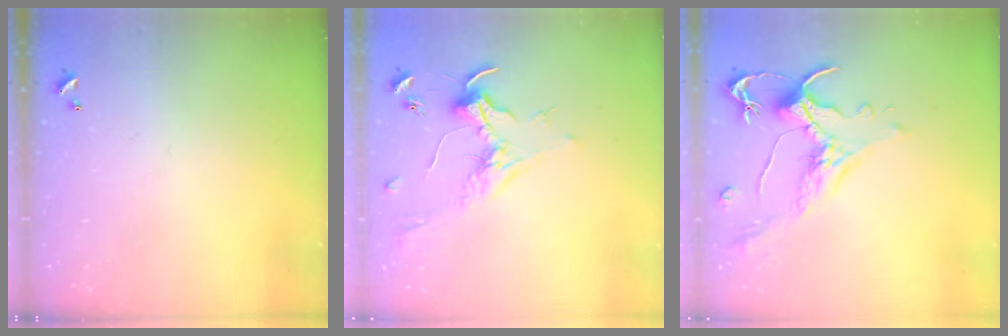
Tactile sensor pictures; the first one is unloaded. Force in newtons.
{"total": 1.7, "press": 1.5, "slide": 0.9}
{"total": 1.5, "press": 1.0, "slide": 1.1}